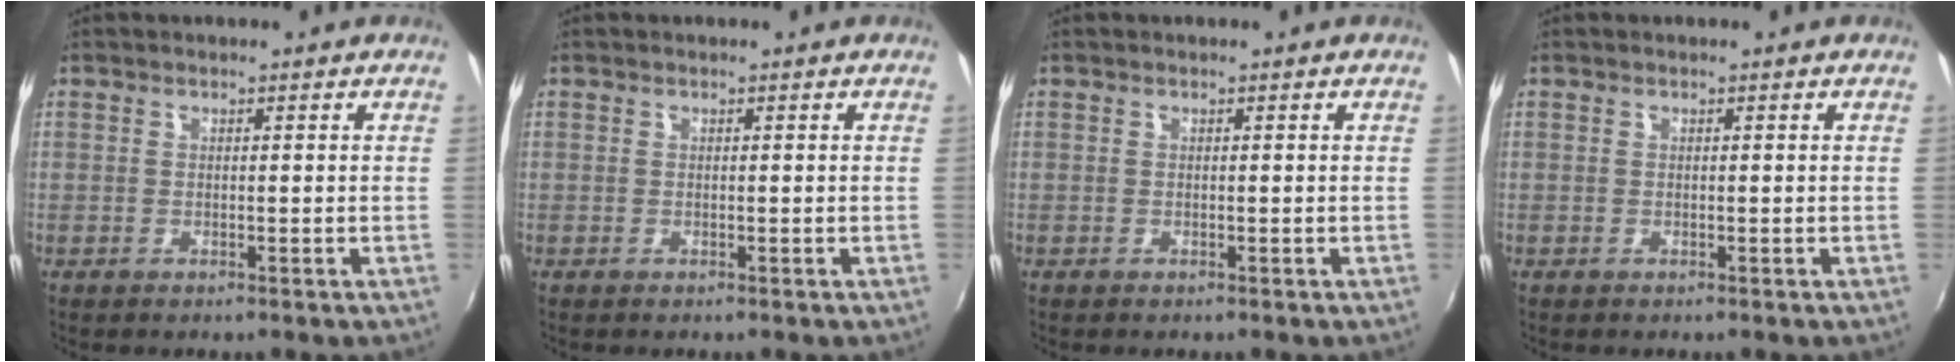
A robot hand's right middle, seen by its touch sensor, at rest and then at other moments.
{"total": 0.0}
{"total": 0.0}
{"total": 0.0}